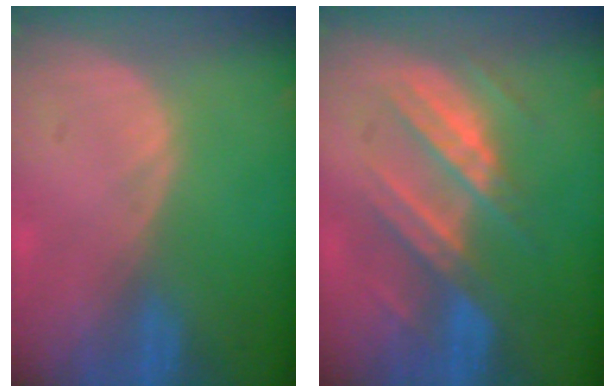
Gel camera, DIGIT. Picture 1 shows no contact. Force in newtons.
{"total": 7.3, "press": 7.3, "slide": 0.1}